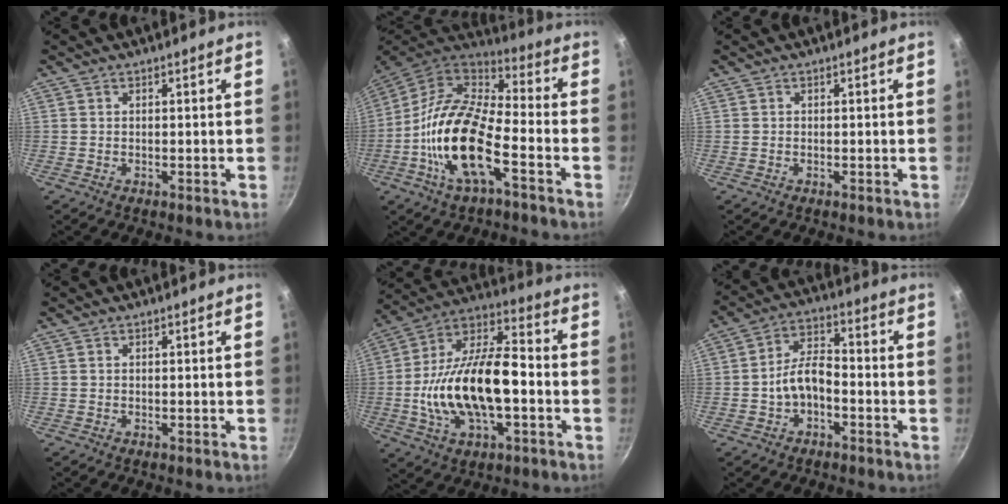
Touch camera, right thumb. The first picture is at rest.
{"total": 17.1, "force": [-6.1, 7.0, 14.3], "torque": [-0.270, 0.044, -0.134]}
{"total": 0.0}
{"total": 0.0}
{"total": 21.6, "force": [-3.3, 10.6, 18.6], "torque": [-0.327, 0.039, -0.065]}
{"total": 6.2, "force": [-2.8, 2.9, 4.7], "torque": [-0.086, 0.042, -0.054]}